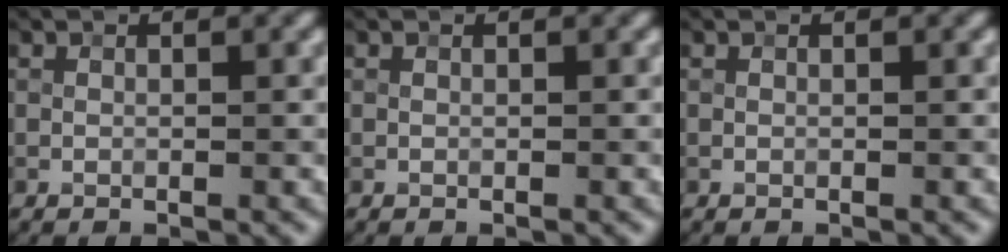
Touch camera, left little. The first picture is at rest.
{"total": 0.0}
{"total": 0.0}